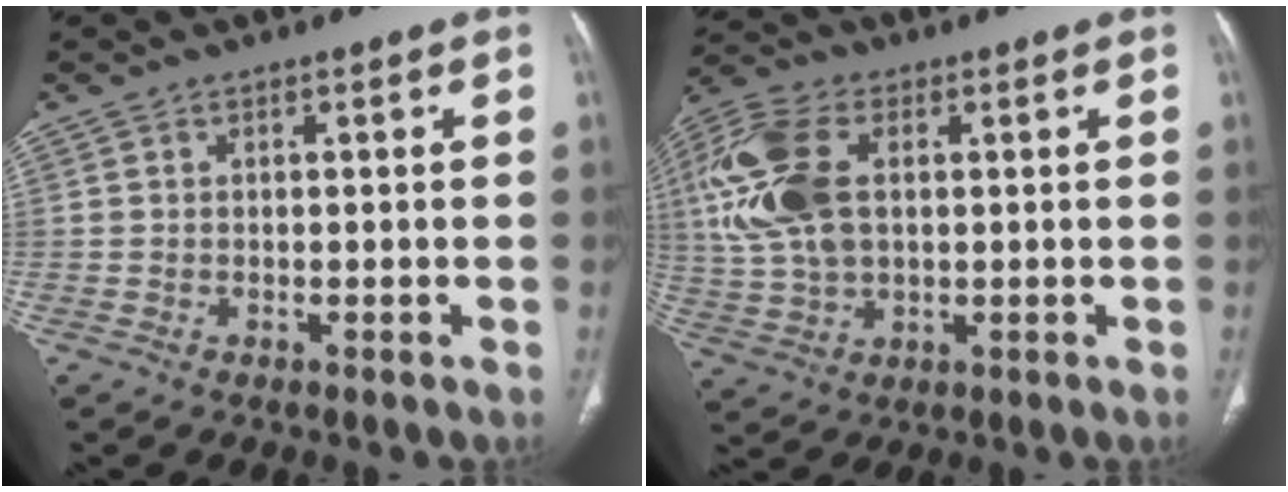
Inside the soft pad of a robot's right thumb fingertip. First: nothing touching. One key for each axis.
{"total": 17.5, "fx": 3.5, "fy": 10.6, "fz": 13.5, "tx": -0.313, "ty": 0.007, "tz": 0.067}